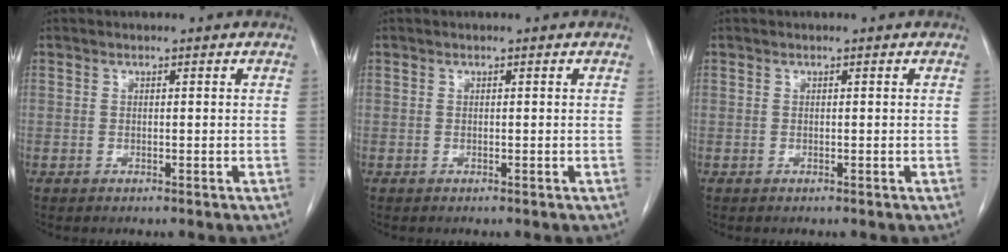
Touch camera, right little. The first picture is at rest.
{"total": 0.0}
{"total": 0.0}